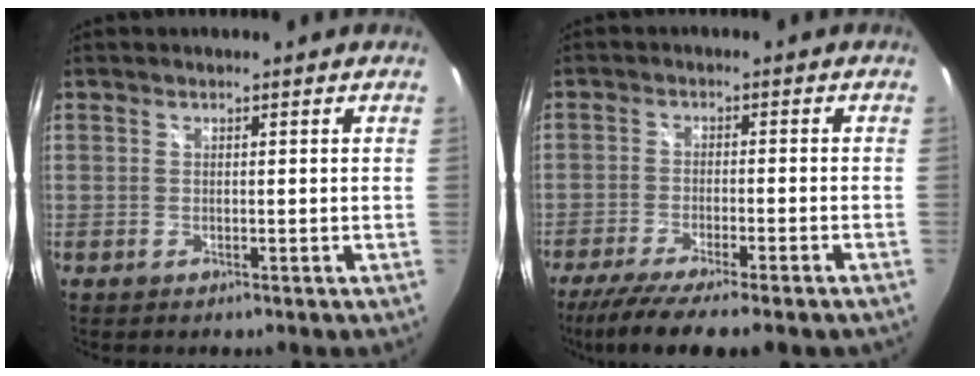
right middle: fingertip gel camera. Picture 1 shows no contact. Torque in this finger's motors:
{"motor_torque": [1.14, -1.00, 0.58, 0.12]}